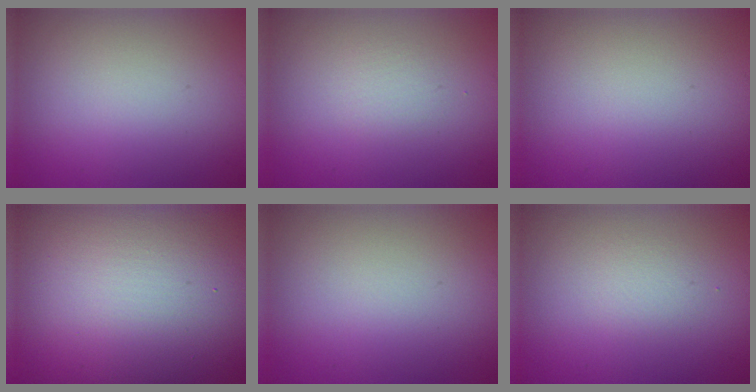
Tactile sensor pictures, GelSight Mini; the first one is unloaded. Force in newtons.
{"total": 1.0, "press": 1.0, "slide": 0.0}
{"total": 0.0}
{"total": 23.1, "press": 23.1, "slide": 1.2}
{"total": 0.0}
{"total": 1.1, "press": 1.1, "slide": 0.1}